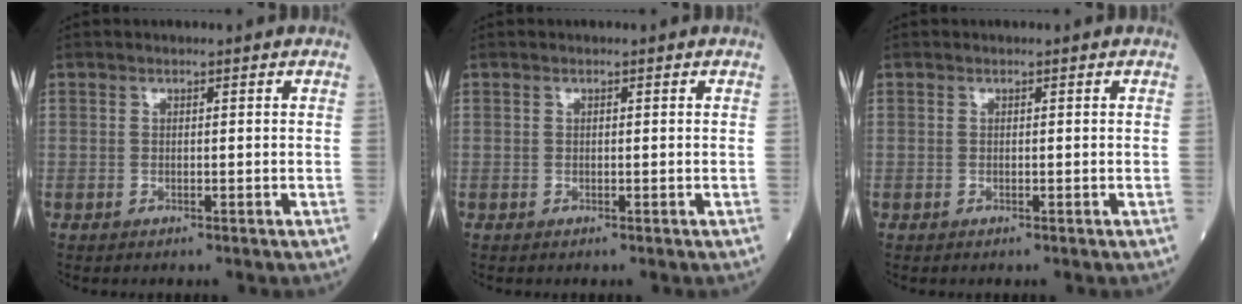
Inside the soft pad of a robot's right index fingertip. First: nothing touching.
{"total": 0.0}
{"total": 0.0}